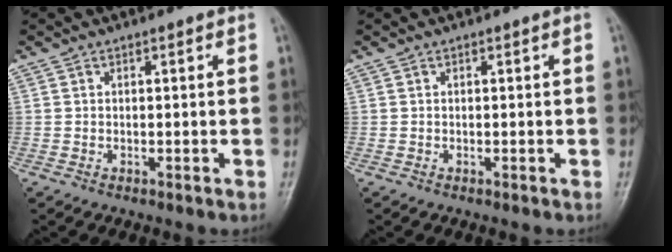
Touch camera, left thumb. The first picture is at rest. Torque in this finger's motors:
{"motor_torque": [0.00, 0.00, 0.01, -0.02, 0.00]}